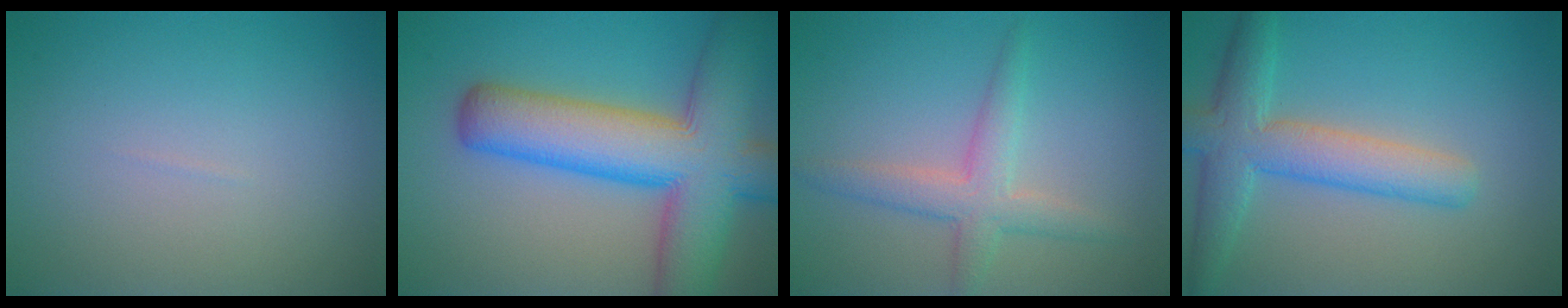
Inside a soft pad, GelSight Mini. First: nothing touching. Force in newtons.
{"total": 11.8, "press": 11.8, "slide": 0.6}
{"total": 3.3, "press": 3.3, "slide": 0.1}
{"total": 5.6, "press": 5.6, "slide": 0.2}